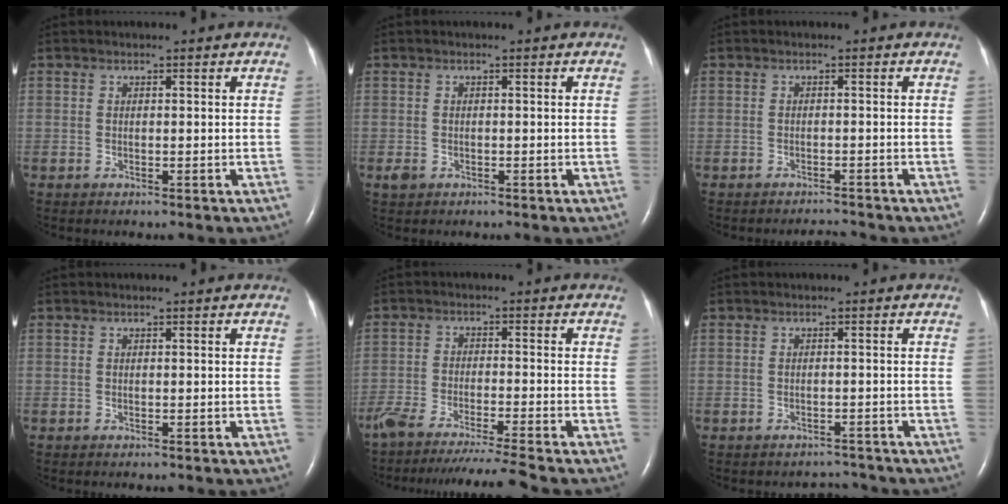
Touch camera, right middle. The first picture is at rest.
{"total": 1.2, "force": [-0.6, 0.8, 0.6], "torque": [-0.018, -0.001, -0.007]}
{"total": 1.6, "force": [-1.6, -0.4, -0.2], "torque": [0.002, -0.009, -0.022]}
{"total": 0.0}
{"total": 13.4, "force": [-11.9, -2.0, 5.8], "torque": [-0.071, -0.035, -0.192]}
{"total": 2.1, "force": [-1.9, 0.5, -0.6], "torque": [0.011, -0.001, -0.025]}